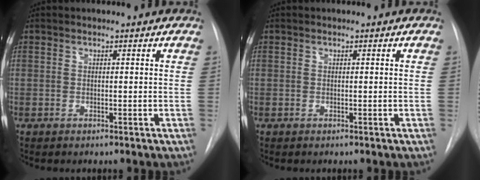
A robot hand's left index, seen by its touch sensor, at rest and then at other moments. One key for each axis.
{"total": 0.0}